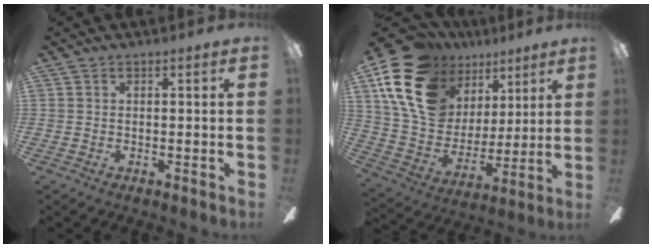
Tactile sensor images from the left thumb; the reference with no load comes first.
{"total": 20.9, "force": [11.0, 14.2, 10.7], "torque": [-0.219, -0.044, 0.207]}